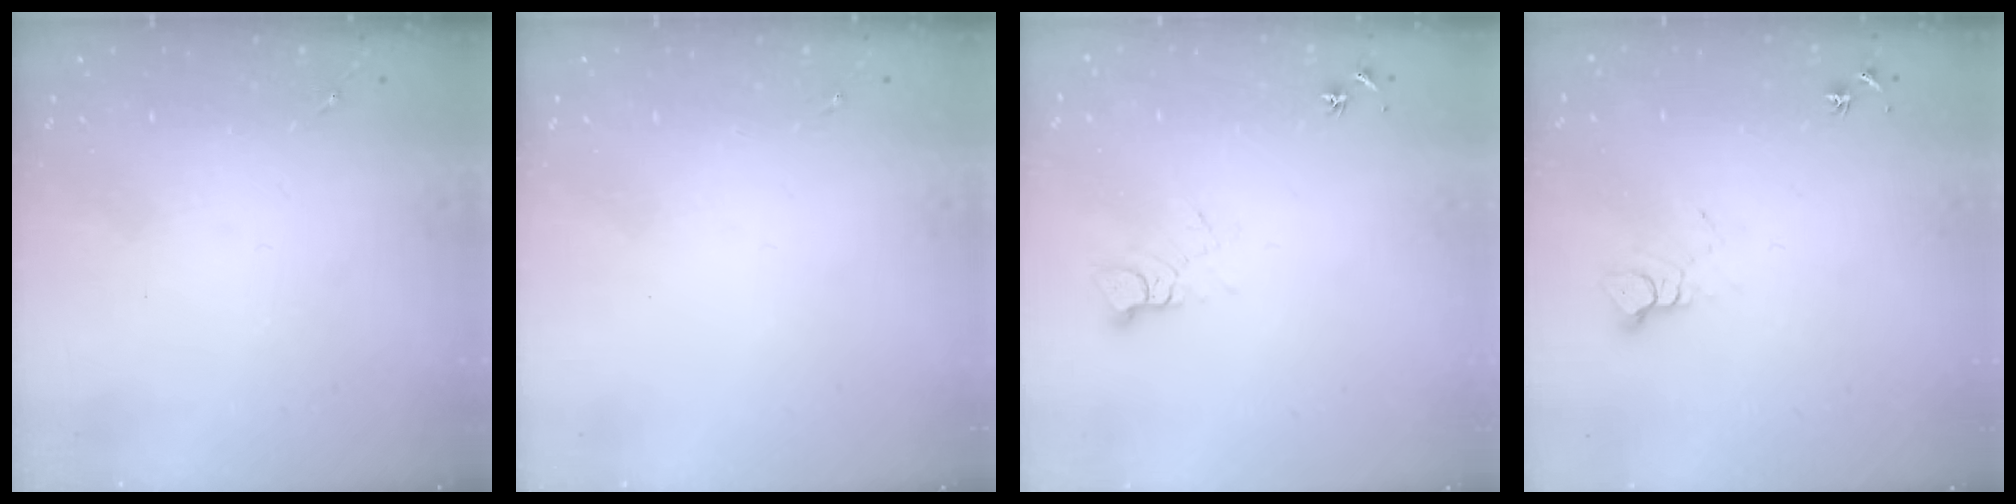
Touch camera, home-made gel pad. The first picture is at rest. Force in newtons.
{"total": 0.0}
{"total": 5.4, "press": 5.4, "slide": 0.5}
{"total": 5.1, "press": 5.1, "slide": 0.4}